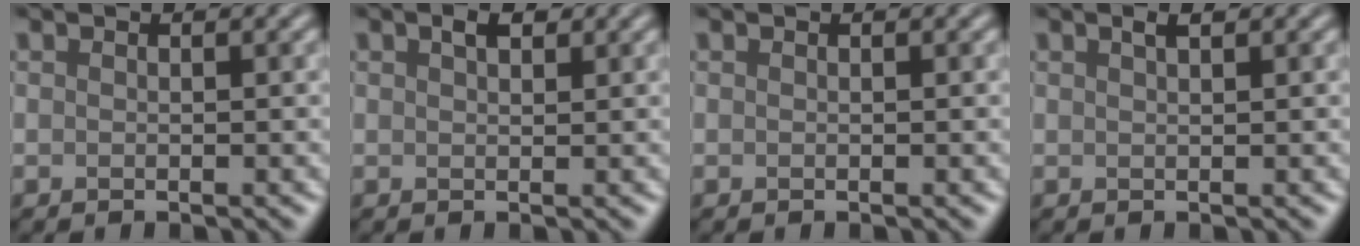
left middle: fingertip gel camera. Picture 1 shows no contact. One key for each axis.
{"total": 1.6, "fx": 1.0, "fy": 0.7, "fz": 1.1, "tx": -0.017, "ty": 0.005, "tz": 0.017}
{"total": 0.0}
{"total": 1.0, "fx": 0.7, "fy": 0.2, "fz": 0.7, "tx": -0.013, "ty": 0.001, "tz": 0.011}